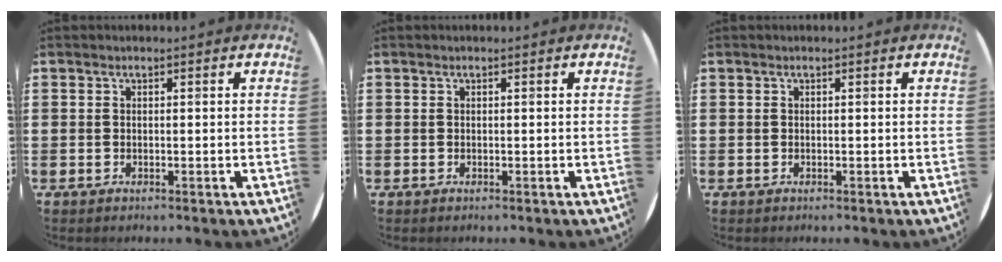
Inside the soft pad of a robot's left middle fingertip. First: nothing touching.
{"total": 0.0}
{"total": 0.0}